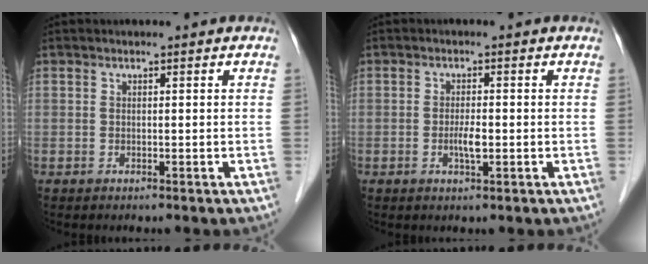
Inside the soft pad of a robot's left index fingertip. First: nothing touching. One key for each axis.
{"total": 2.3, "fx": -0.6, "fy": 0.5, "fz": 2.2, "tx": -0.044, "ty": -0.001, "tz": -0.009}